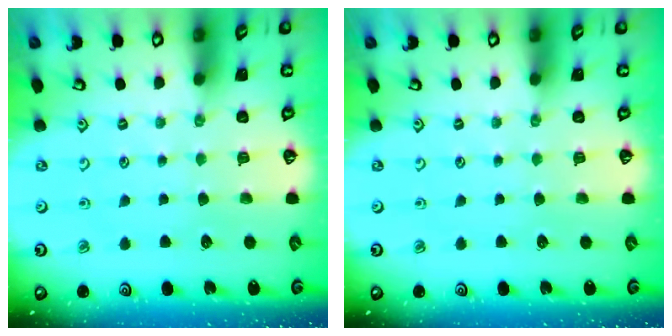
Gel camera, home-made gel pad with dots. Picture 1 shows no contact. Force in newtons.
{"total": 0.0}